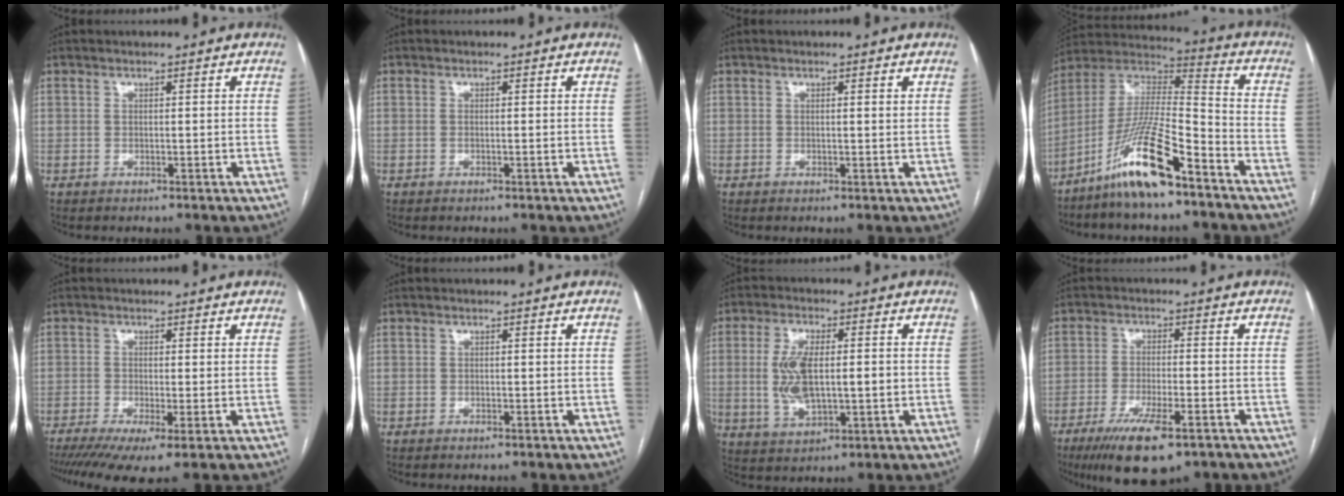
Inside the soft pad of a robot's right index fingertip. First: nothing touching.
{"total": 0.7, "force": [-0.1, 0.1, 0.7], "torque": [-0.015, -0.001, 0.000]}
{"total": 0.7, "force": [0.3, 0.0, 0.6], "torque": [-0.011, 0.001, 0.004]}
{"total": 15.1, "force": [-9.8, 1.6, 11.4], "torque": [-0.232, -0.002, -0.183]}
{"total": 7.6, "force": [-4.3, 1.3, 6.1], "torque": [-0.099, -0.016, -0.073]}
{"total": 0.0}
{"total": 9.4, "force": [-0.1, 3.7, 8.6], "torque": [-0.178, 0.007, 0.006]}
{"total": 11.2, "force": [-7.2, 2.5, 8.2], "torque": [-0.142, -0.023, -0.113]}